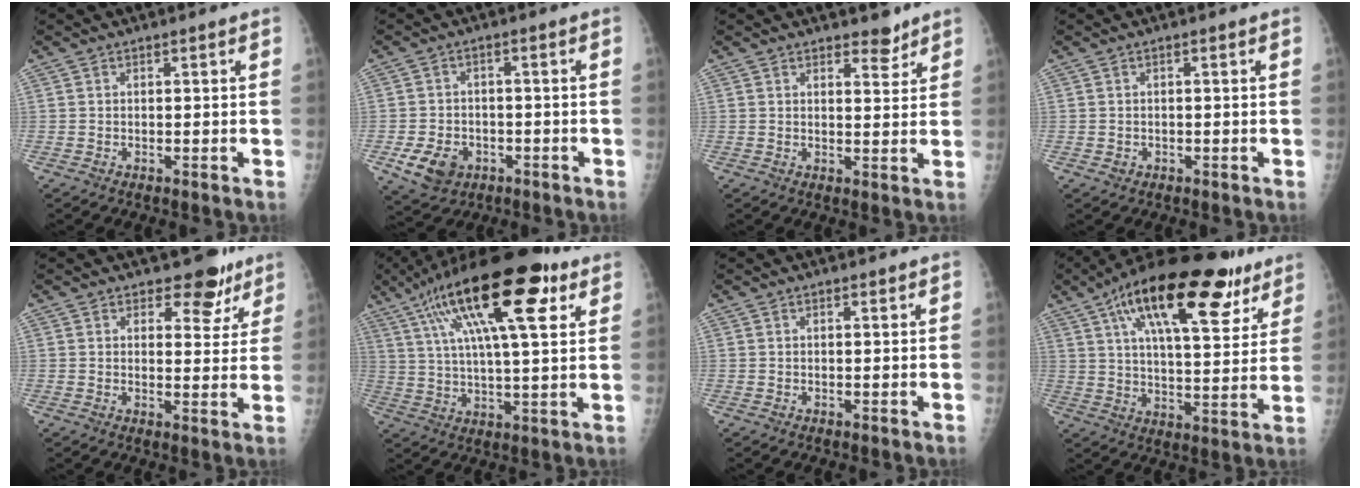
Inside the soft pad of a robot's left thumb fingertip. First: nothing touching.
{"total": 7.4, "force": [-3.1, 5.6, 3.8], "torque": [-0.061, 0.014, -0.041]}
{"total": 3.3, "force": [2.7, 1.4, 1.3], "torque": [-0.001, -0.019, 0.039]}
{"total": 1.0, "force": [-0.2, 0.9, 0.4], "torque": [-0.001, 0.002, -0.001]}
{"total": 6.7, "force": [5.0, 3.8, 2.5], "torque": [0.005, -0.029, 0.061]}
{"total": 23.1, "force": [10.7, 7.0, 19.2], "torque": [-0.312, -0.001, 0.172]}
{"total": 0.6, "force": [0.4, 0.2, 0.3], "torque": [-0.005, -0.002, 0.006]}
{"total": 24.6, "force": [13.6, 9.6, 18.2], "torque": [-0.260, -0.017, 0.211]}